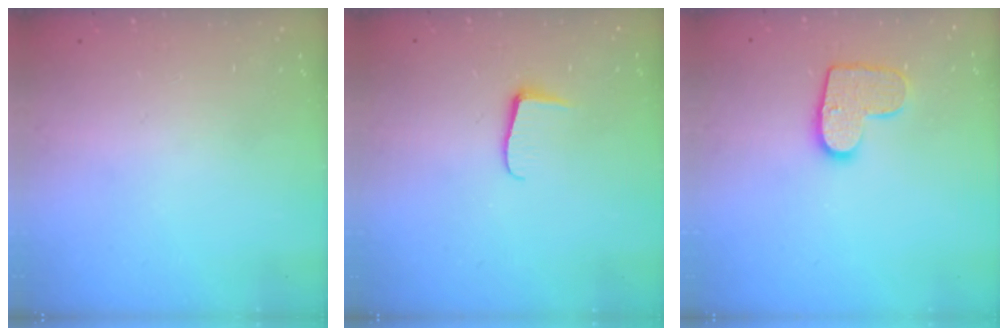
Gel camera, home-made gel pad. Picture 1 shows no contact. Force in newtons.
{"total": 6.0, "press": 5.9, "slide": 0.6}
{"total": 10.4, "press": 10.4, "slide": 0.5}